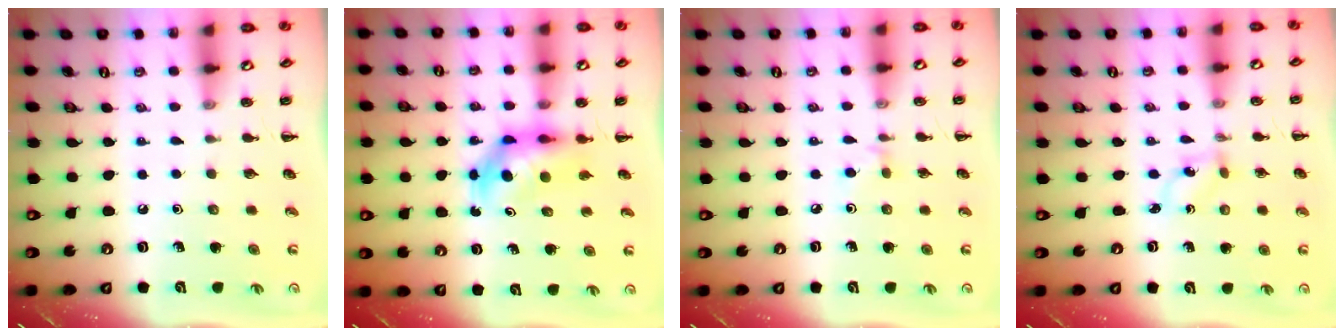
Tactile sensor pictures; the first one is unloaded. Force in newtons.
{"total": 5.6, "press": 5.6, "slide": 0.8}
{"total": 2.6, "press": 2.4, "slide": 1.0}
{"total": 0.9, "press": 0.8, "slide": 0.5}